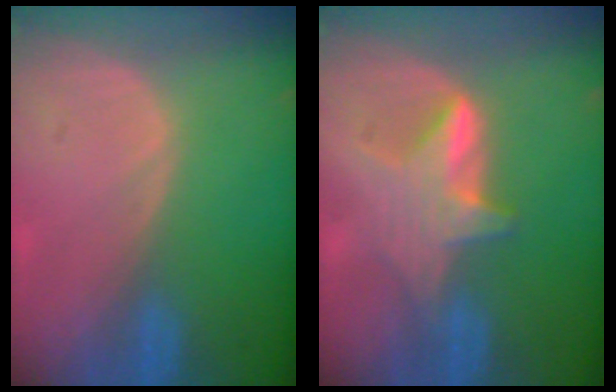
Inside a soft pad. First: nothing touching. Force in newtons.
{"total": 6.1, "press": 5.7, "slide": 2.2}